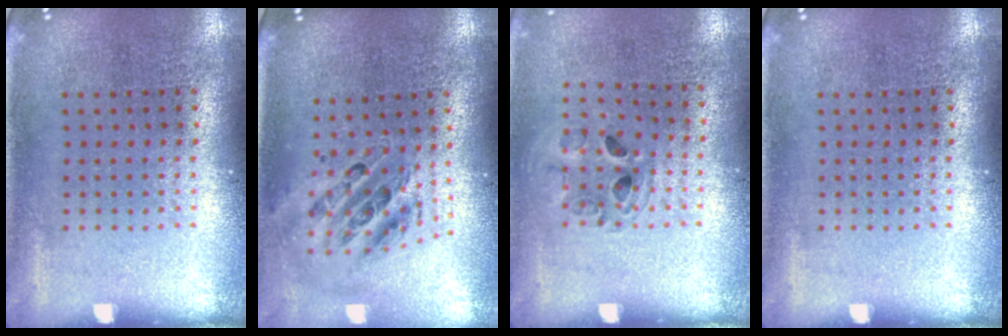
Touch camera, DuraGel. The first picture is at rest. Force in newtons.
{"total": 1.1, "press": 1.0, "slide": 0.4}
{"total": 1.0, "press": 1.0, "slide": 0.1}
{"total": 0.0}